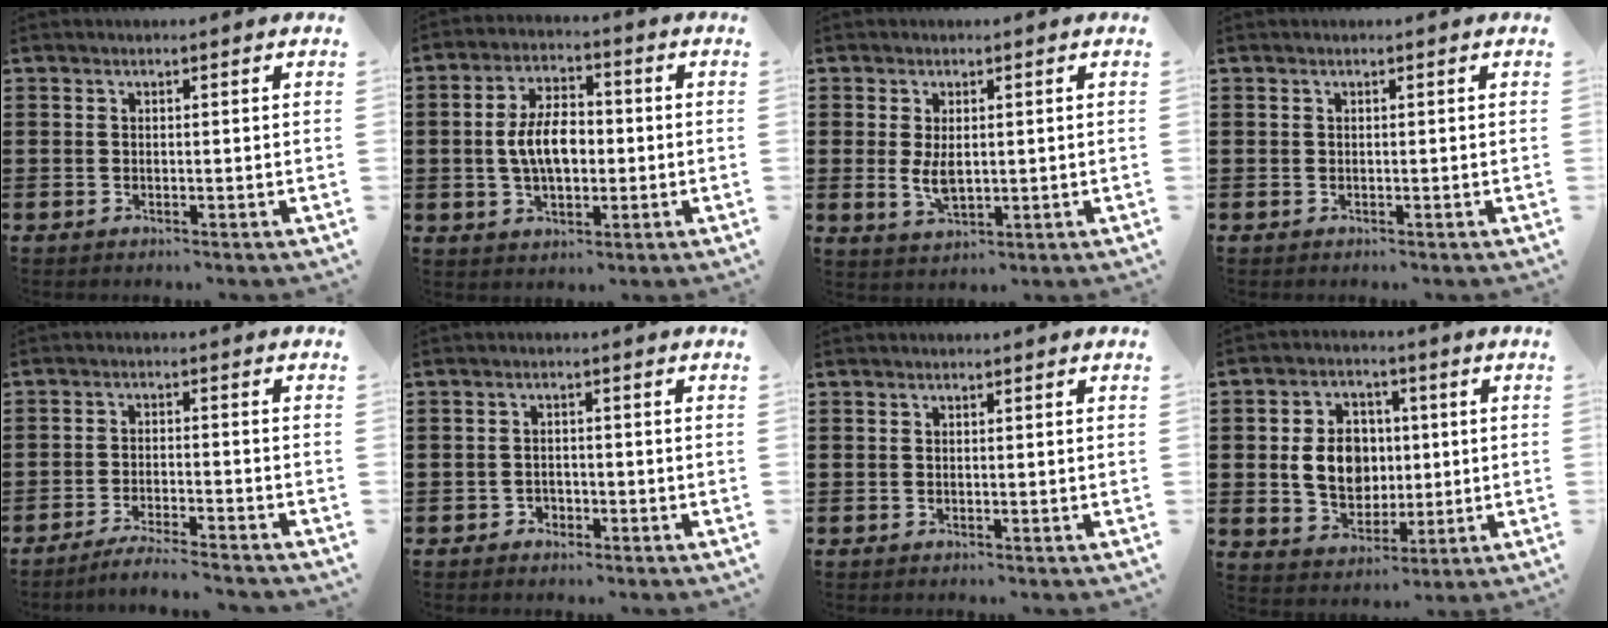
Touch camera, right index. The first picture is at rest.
{"total": 7.4, "force": [-0.3, 4.1, 6.1], "torque": [-0.121, 0.006, -0.011]}
{"total": 4.0, "force": [0.2, 2.1, 3.4], "torque": [-0.075, 0.003, 0.002]}
{"total": 0.0}
{"total": 3.8, "force": [-3.6, -0.5, 0.8], "torque": [-0.023, -0.006, -0.075]}
{"total": 1.6, "force": [-1.2, 1.0, 0.1], "torque": [-0.008, 0.000, -0.026]}
{"total": 0.0}
{"total": 8.3, "force": [0.3, 6.7, 4.9], "torque": [-0.101, 0.013, 0.002]}